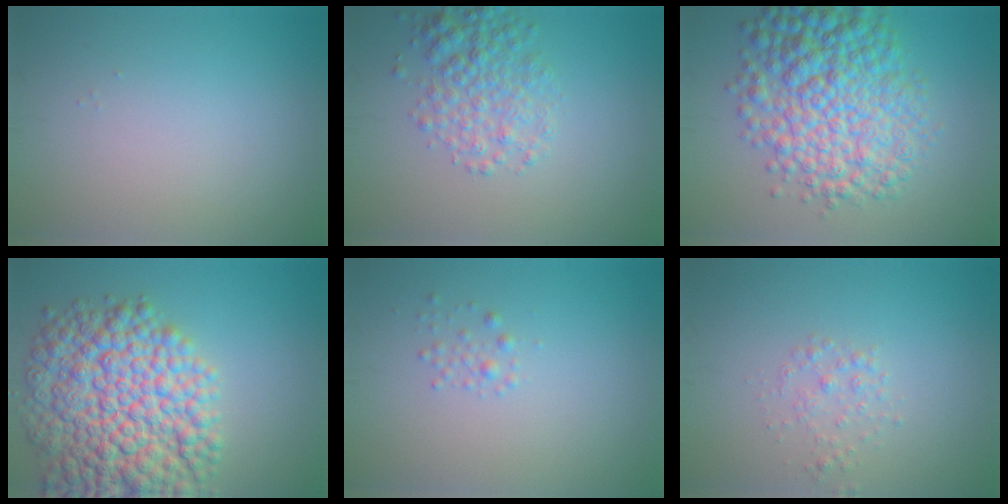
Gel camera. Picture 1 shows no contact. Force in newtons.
{"total": 4.0, "press": 4.0, "slide": 0.1}
{"total": 9.7, "press": 9.7, "slide": 0.1}
{"total": 12.5, "press": 12.5, "slide": 0.3}
{"total": 0.9, "press": 0.9, "slide": 0.1}
{"total": 1.5, "press": 1.5, "slide": 0.0}